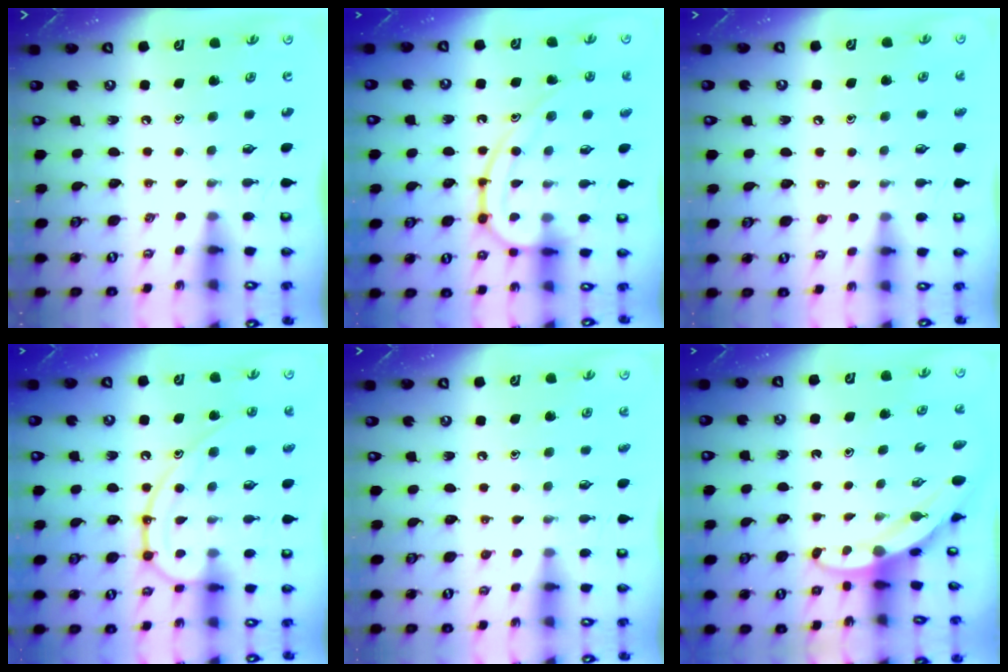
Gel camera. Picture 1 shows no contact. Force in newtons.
{"total": 12.3, "press": 12.2, "slide": 0.1}
{"total": 5.6, "press": 5.5, "slide": 0.5}
{"total": 15.3, "press": 15.2, "slide": 1.5}
{"total": 4.1, "press": 4.1, "slide": 0.5}
{"total": 3.8, "press": 3.8, "slide": 0.2}